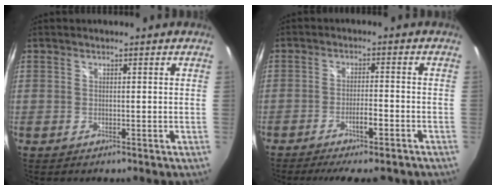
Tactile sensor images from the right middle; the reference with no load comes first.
{"total": 8.8, "force": [-6.9, 1.3, 5.3], "torque": [-0.109, -0.016, -0.106]}